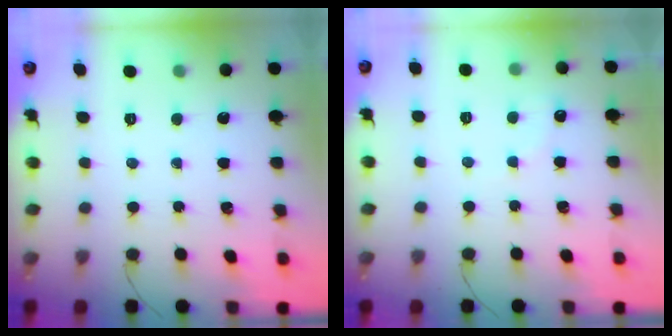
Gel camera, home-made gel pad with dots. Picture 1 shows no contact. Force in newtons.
{"total": 3.4, "press": 3.3, "slide": 1.0}